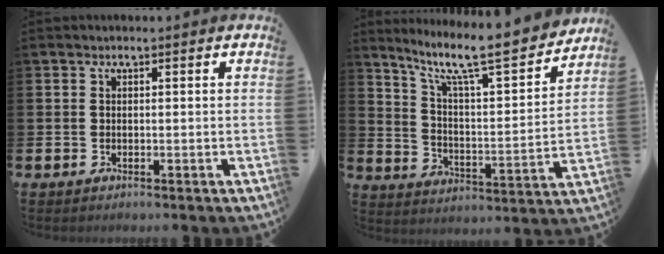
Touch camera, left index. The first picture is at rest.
{"total": 10.2, "force": [8.8, 1.4, 5.0], "torque": [-0.119, -0.065, 0.142]}